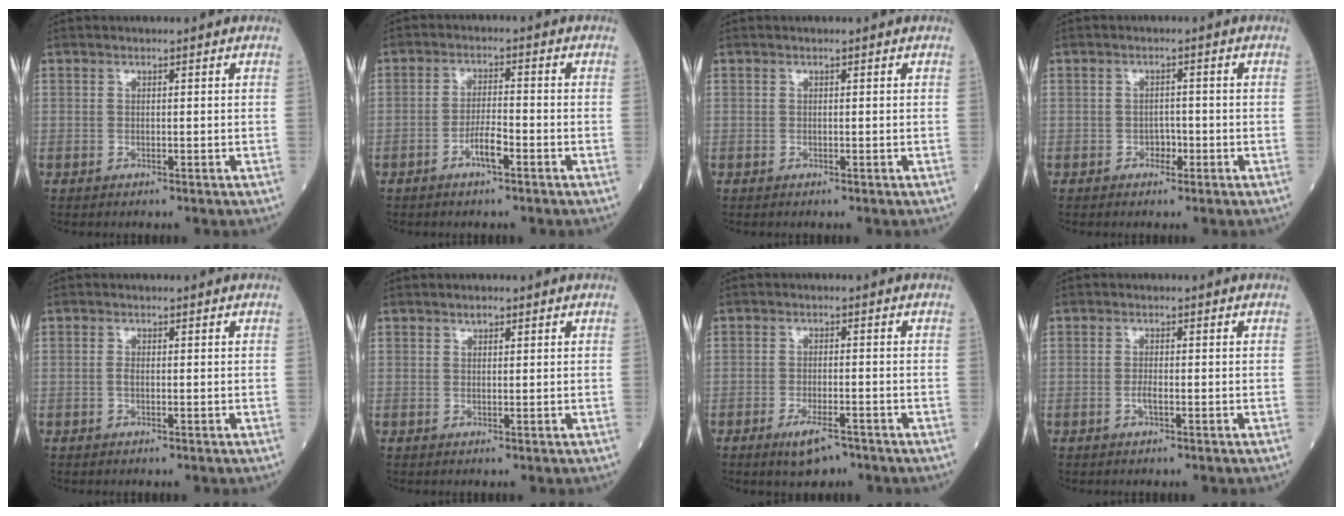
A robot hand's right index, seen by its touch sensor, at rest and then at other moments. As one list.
[{"total": 3.7, "force": [-2.0, 0.6, 3.0], "torque": [-0.057, 0.003, -0.039]}, {"total": 0.0}, {"total": 1.7, "force": [-0.8, 1.2, 0.9], "torque": [-0.007, 0.007, -0.013]}, {"total": 0.8, "force": [-0.2, 0.3, 0.7], "torque": [-0.015, 0.002, -0.003]}, {"total": 0.9, "force": [0.6, 0.4, 0.4], "torque": [-0.007, -0.001, 0.009]}, {"total": 4.5, "force": [-3.1, 1.4, 3.0], "torque": [-0.057, -0.003, -0.048]}, {"total": 1.3, "force": [-0.6, 0.2, 1.2], "torque": [-0.024, 0.000, -0.012]}]